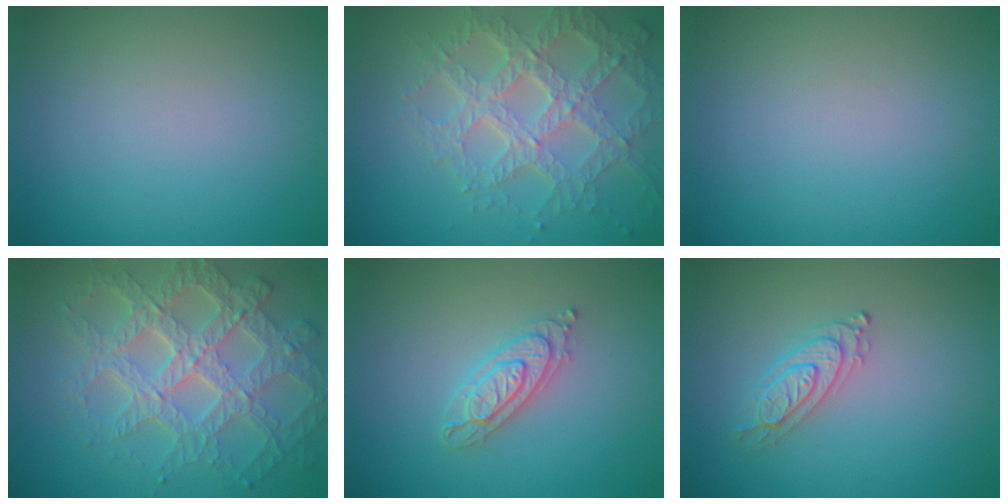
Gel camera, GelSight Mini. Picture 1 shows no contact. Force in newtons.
{"total": 7.1, "press": 5.1, "slide": 4.9}
{"total": 0.0}
{"total": 7.8, "press": 6.2, "slide": 4.8}
{"total": 2.6, "press": 2.5, "slide": 0.5}
{"total": 2.2, "press": 2.1, "slide": 0.4}